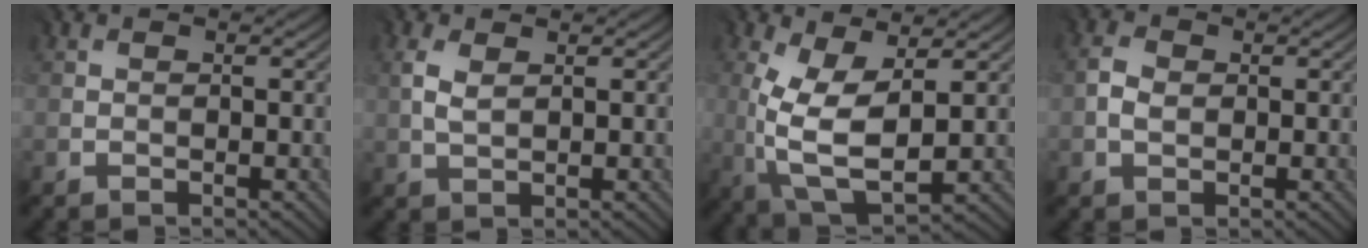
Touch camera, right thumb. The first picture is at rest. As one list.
[{"total": 1.6, "force": [0.9, 0.8, 1.1], "torque": [-0.037, 0.001, 0.021]}, {"total": 8.9, "force": [0.6, 3.9, 8.0], "torque": [-0.193, -0.002, 0.019]}, {"total": 1.6, "force": [-0.2, 1.4, 0.8], "torque": [-0.022, 0.000, -0.006]}]